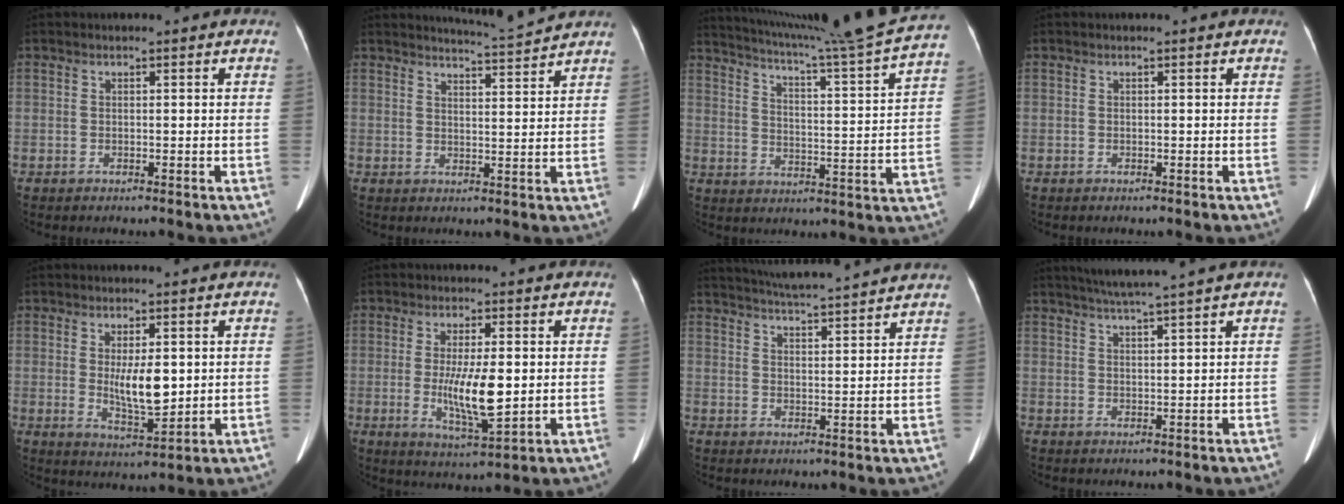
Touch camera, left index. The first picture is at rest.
{"total": 5.2, "force": [5.0, -1.3, -0.1], "torque": [-0.012, -0.013, 0.072]}
{"total": 22.6, "force": [20.4, -3.1, 9.2], "torque": [-0.163, -0.065, 0.268]}
{"total": 0.0}
{"total": 7.4, "force": [0.8, 2.4, 6.9], "torque": [-0.119, -0.011, 0.021]}
{"total": 8.2, "force": [-0.3, 1.7, 8.1], "torque": [-0.149, -0.018, -0.003]}
{"total": 15.0, "force": [13.9, -0.4, 5.6], "torque": [-0.104, 0.008, 0.191]}
{"total": 7.2, "force": [6.0, -1.5, 3.6], "torque": [-0.058, 0.014, 0.092]}